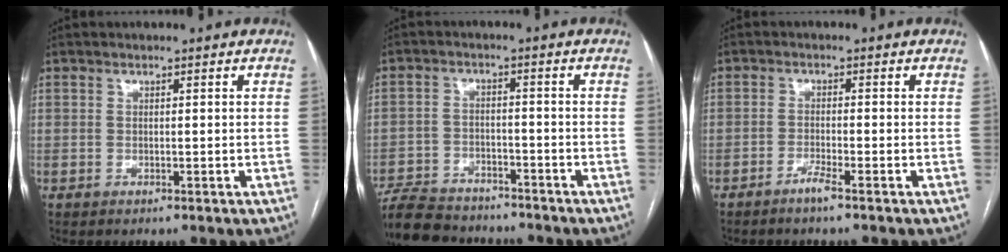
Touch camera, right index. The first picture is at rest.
{"total": 11.6, "force": [-10.2, 4.1, 3.6], "torque": [-0.072, 0.004, -0.159]}
{"total": 2.2, "force": [-1.8, -0.4, 1.3], "torque": [-0.033, -0.003, -0.037]}